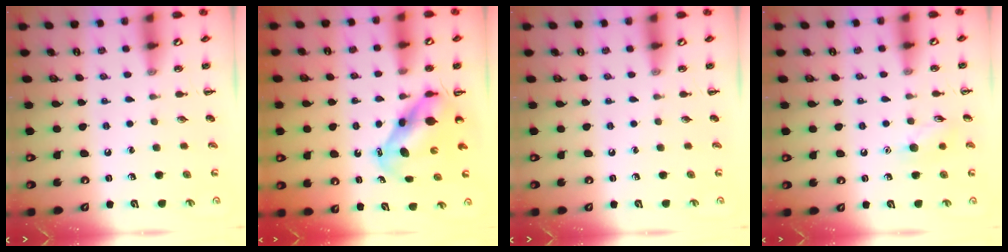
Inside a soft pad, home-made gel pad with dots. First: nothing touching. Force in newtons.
{"total": 6.3, "press": 6.2, "slide": 1.3}
{"total": 0.0}
{"total": 7.0, "press": 6.8, "slide": 1.4}